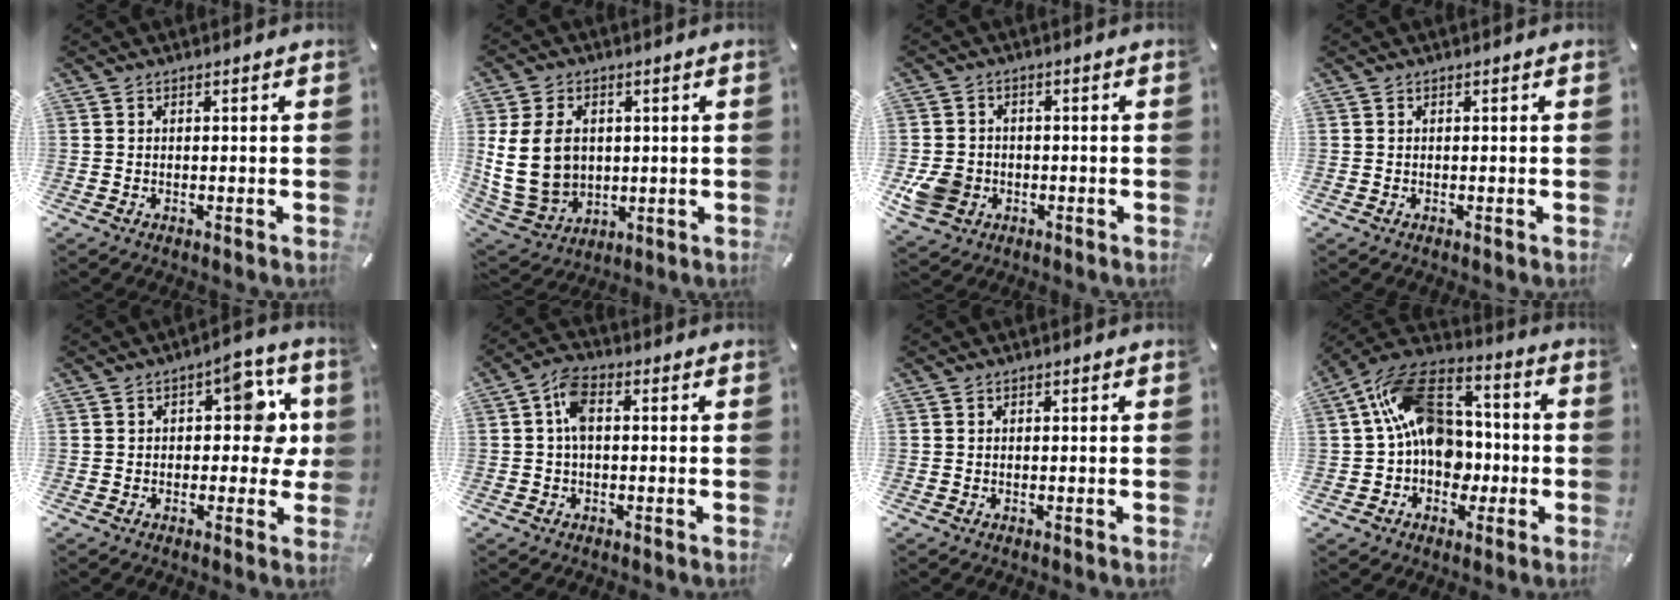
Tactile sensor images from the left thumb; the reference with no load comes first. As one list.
[{"total": 13.9, "force": [1.9, 11.1, 8.2], "torque": [-0.172, -0.009, 0.034]}, {"total": 6.9, "force": [-1.9, 6.0, 2.8], "torque": [-0.065, 0.008, -0.034]}, {"total": 0.0}, {"total": 10.7, "force": [2.2, 6.2, 8.5], "torque": [-0.096, -0.004, 0.032]}, {"total": 5.5, "force": [0.3, 3.1, 4.6], "torque": [-0.100, 0.008, 0.003]}, {"total": 0.0}, {"total": 17.8, "force": [1.1, 13.8, 11.2], "torque": [-0.197, 0.000, 0.023]}]